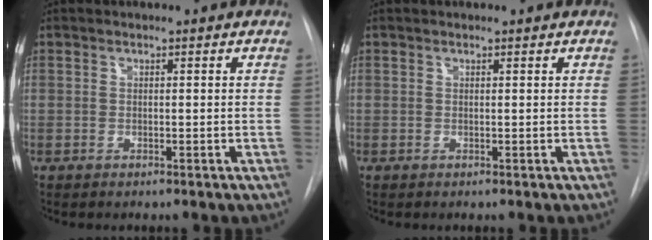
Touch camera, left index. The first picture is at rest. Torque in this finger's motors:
{"motor_torque": [-0.12, 0.21, 0.00, -0.01]}